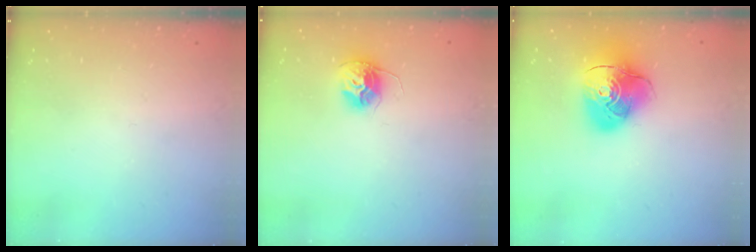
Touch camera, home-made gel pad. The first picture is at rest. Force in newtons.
{"total": 11.4, "press": 11.4, "slide": 0.9}
{"total": 15.7, "press": 15.5, "slide": 2.0}